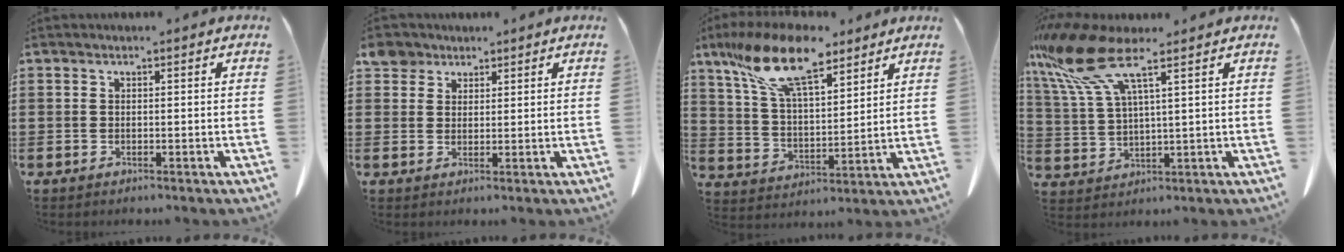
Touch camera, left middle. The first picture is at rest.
{"total": 3.9, "force": [2.9, 2.4, 1.1], "torque": [-0.036, 0.011, 0.056]}
{"total": 14.5, "force": [10.1, 5.2, 9.0], "torque": [-0.214, -0.022, 0.179]}
{"total": 11.3, "force": [7.0, 2.3, 8.6], "torque": [-0.221, -0.035, 0.115]}